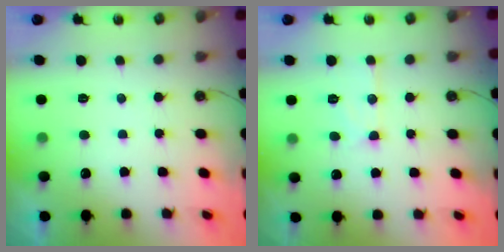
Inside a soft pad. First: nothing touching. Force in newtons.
{"total": 9.5, "press": 9.5, "slide": 0.9}